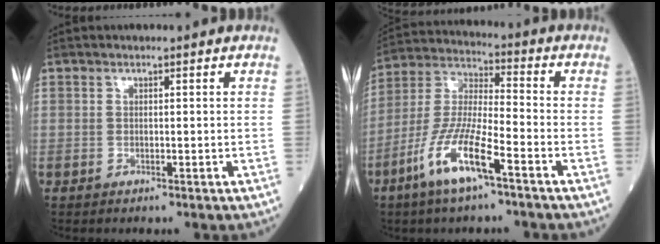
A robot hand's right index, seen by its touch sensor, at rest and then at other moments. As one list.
[{"total": 12.9, "force": [-6.8, 2.3, 10.8], "torque": [-0.237, -0.011, -0.133]}]